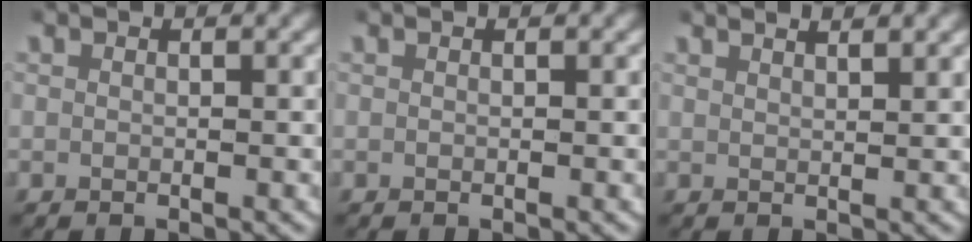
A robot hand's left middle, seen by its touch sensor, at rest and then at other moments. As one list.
[{"total": 0.0}, {"total": 2.5, "force": [2.3, 0.2, 0.9], "torque": [-0.012, 0.002, 0.038]}]